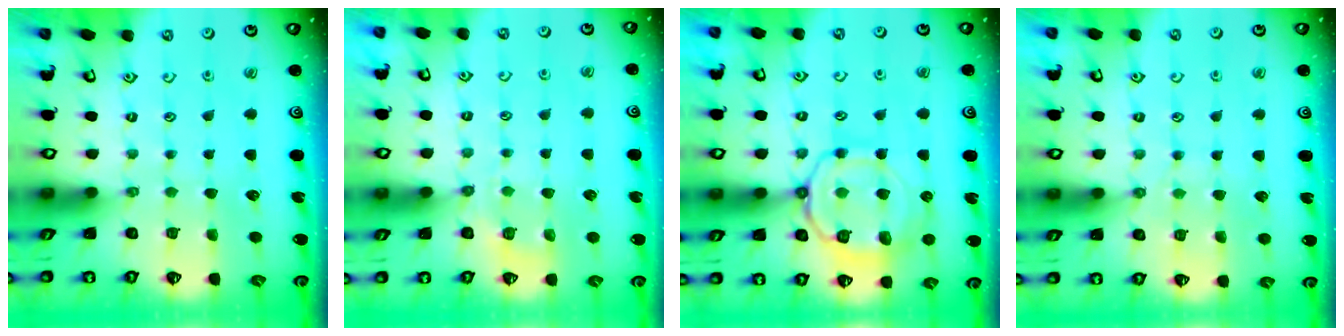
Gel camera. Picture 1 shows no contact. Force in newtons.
{"total": 5.1, "press": 4.9, "slide": 1.5}
{"total": 13.5, "press": 13.4, "slide": 1.3}
{"total": 6.2, "press": 6.2, "slide": 0.5}